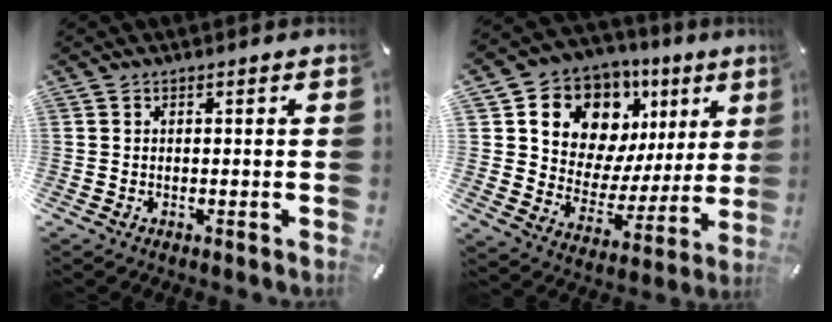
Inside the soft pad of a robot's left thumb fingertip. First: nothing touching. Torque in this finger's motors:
{"motor_torque": [1.09, 1.12, 1.41, -1.36, 0.21]}